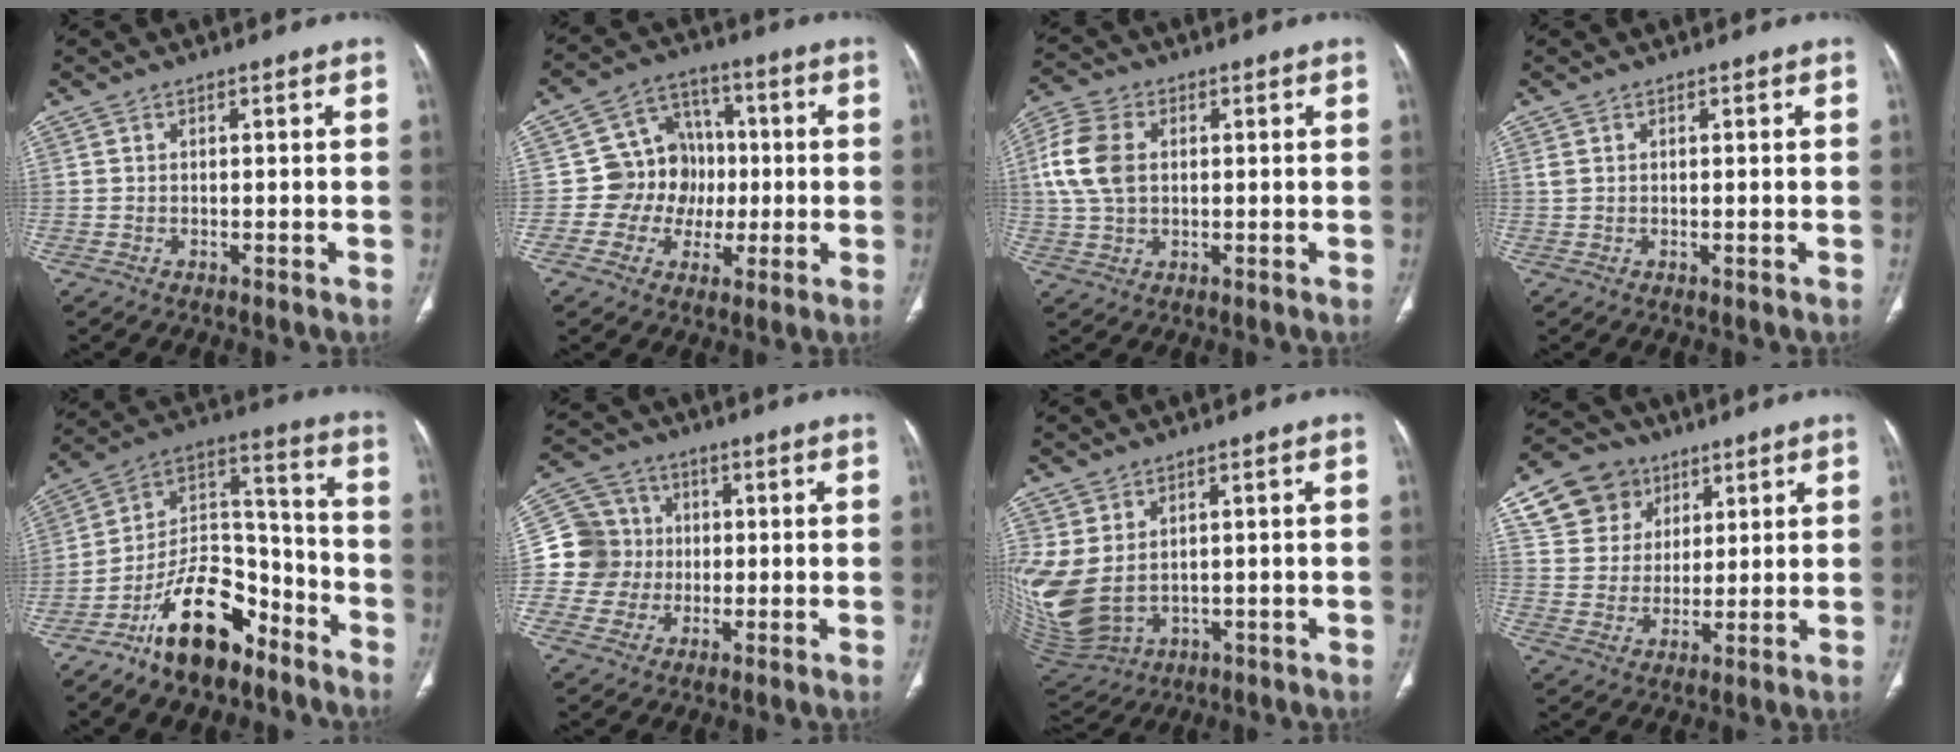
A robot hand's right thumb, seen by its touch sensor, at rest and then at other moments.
{"total": 11.1, "force": [-0.6, 10.2, 4.3], "torque": [-0.003, 0.028, -0.014]}
{"total": 9.6, "force": [1.4, 6.7, 6.8], "torque": [-0.148, 0.014, 0.027]}
{"total": 0.9, "force": [0.2, 0.4, 0.8], "torque": [-0.021, -0.002, 0.008]}
{"total": 16.8, "force": [-11.0, 8.4, 9.6], "torque": [-0.124, 0.099, -0.196]}
{"total": 10.0, "force": [-0.1, 9.8, 1.8], "torque": [0.002, 0.022, -0.005]}
{"total": 12.8, "force": [2.0, 8.8, 9.1], "torque": [-0.218, -0.015, 0.070]}
{"total": 12.1, "force": [6.2, 9.8, 3.5], "torque": [-0.037, -0.012, 0.119]}